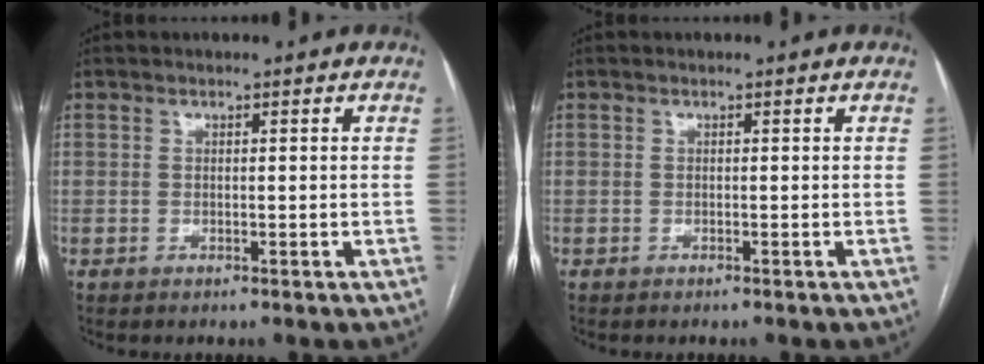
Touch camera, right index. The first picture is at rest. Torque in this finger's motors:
{"motor_torque": [0.00, -0.04, -0.03, 0.00]}